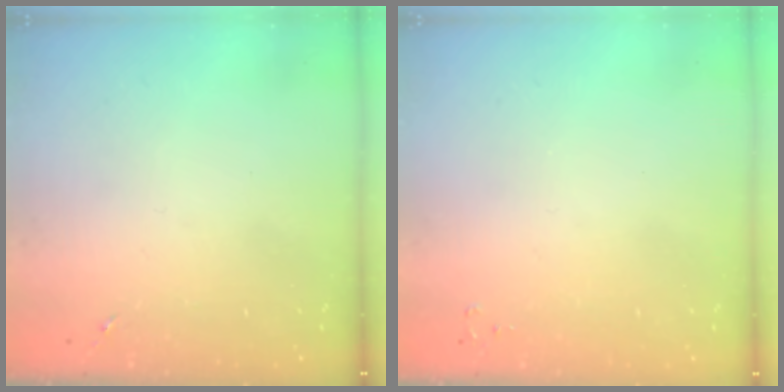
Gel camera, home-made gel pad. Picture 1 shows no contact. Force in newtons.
{"total": 2.0, "press": 2.0, "slide": 0.3}